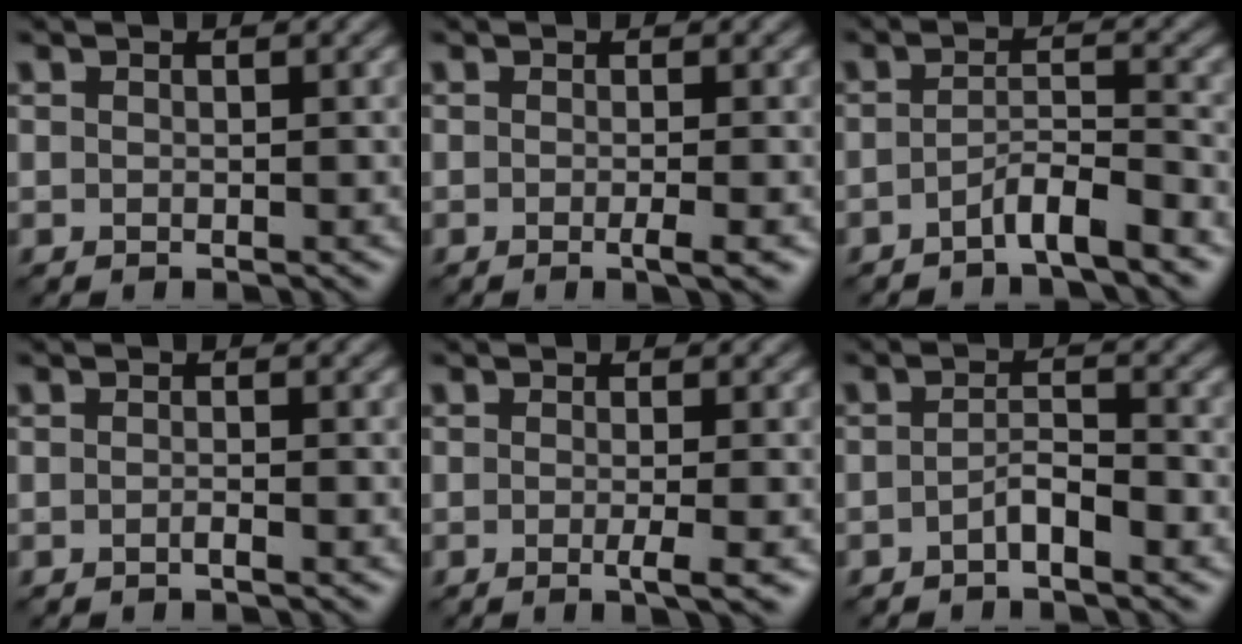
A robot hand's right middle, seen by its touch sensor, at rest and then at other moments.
{"total": 2.2, "force": [-0.5, 0.5, 2.0], "torque": [-0.022, -0.004, -0.010]}
{"total": 3.2, "force": [-2.2, 0.5, 2.2], "torque": [-0.037, 0.009, -0.047]}
{"total": 0.7, "force": [-0.4, 0.1, 0.6], "torque": [-0.010, 0.001, -0.009]}
{"total": 2.5, "force": [-0.5, 0.6, 2.4], "torque": [-0.028, -0.005, -0.011]}
{"total": 2.1, "force": [-1.2, 0.5, 1.7], "torque": [-0.032, 0.006, -0.025]}